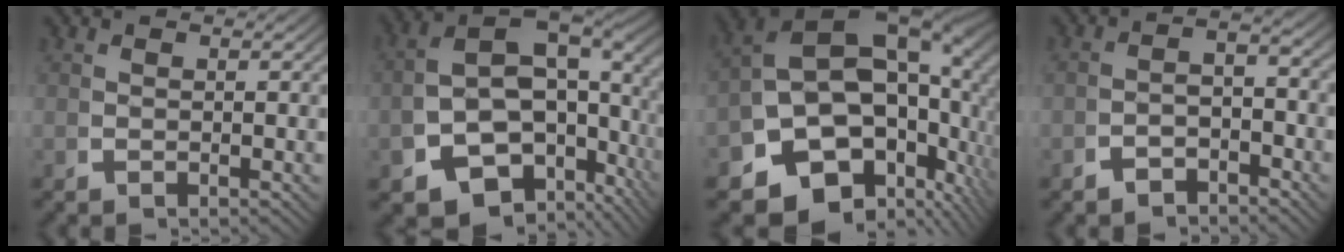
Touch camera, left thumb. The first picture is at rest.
{"total": 16.7, "force": [-1.5, 11.8, 11.7], "torque": [-0.204, -0.030, -0.027]}
{"total": 21.5, "force": [-0.5, 15.0, 15.3], "torque": [-0.234, -0.018, -0.024]}
{"total": 2.8, "force": [-2.3, 1.0, 1.3], "torque": [-0.012, -0.002, -0.038]}